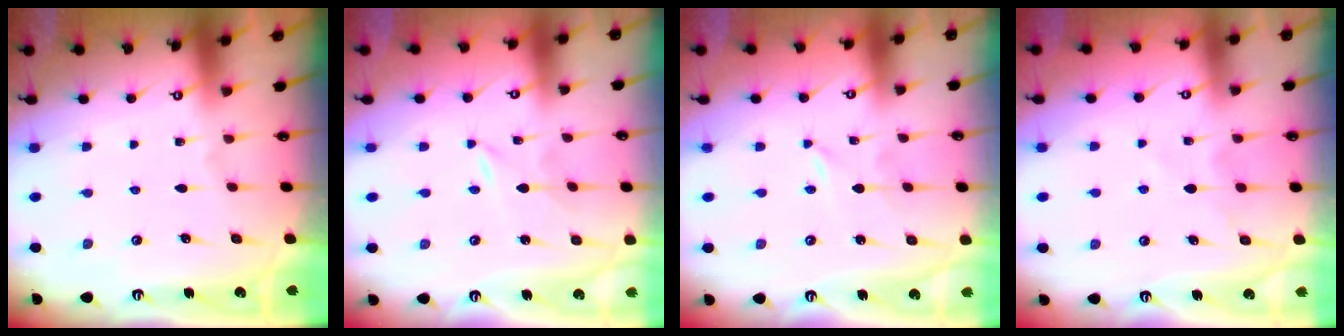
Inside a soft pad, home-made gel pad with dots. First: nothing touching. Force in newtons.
{"total": 0.0}
{"total": 0.0}
{"total": 4.9, "press": 4.8, "slide": 0.5}